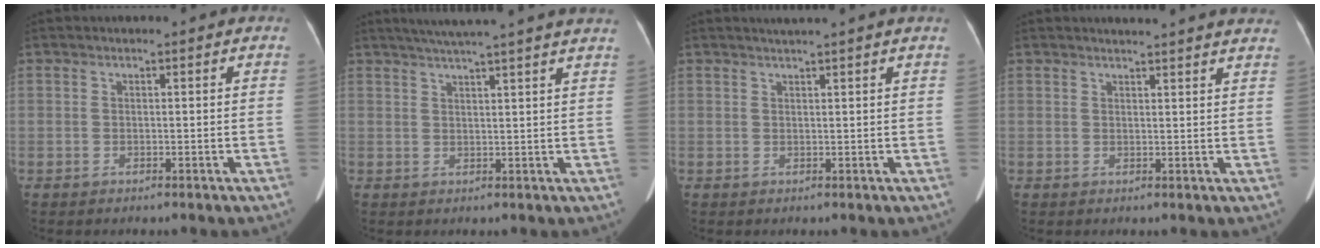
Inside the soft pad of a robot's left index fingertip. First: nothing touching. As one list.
[{"total": 15.0, "force": [13.0, -0.6, 7.4], "torque": [-0.122, 0.020, 0.163]}, {"total": 2.6, "force": [2.3, -0.8, 1.1], "torque": [-0.012, 0.010, 0.036]}, {"total": 12.9, "force": [12.2, 0.7, 4.1], "torque": [-0.047, -0.007, 0.126]}]